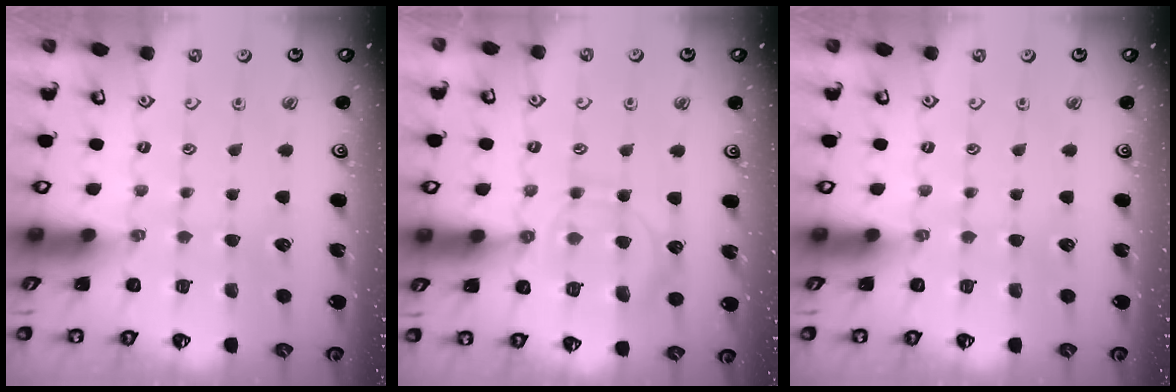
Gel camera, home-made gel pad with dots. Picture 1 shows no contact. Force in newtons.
{"total": 9.5, "press": 9.4, "slide": 1.0}
{"total": 0.0}